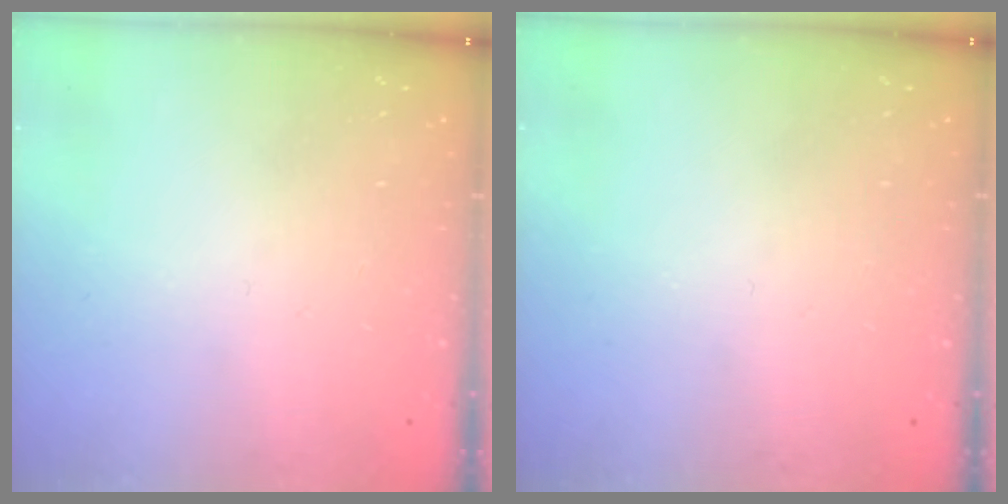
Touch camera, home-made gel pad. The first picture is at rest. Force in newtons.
{"total": 0.0}